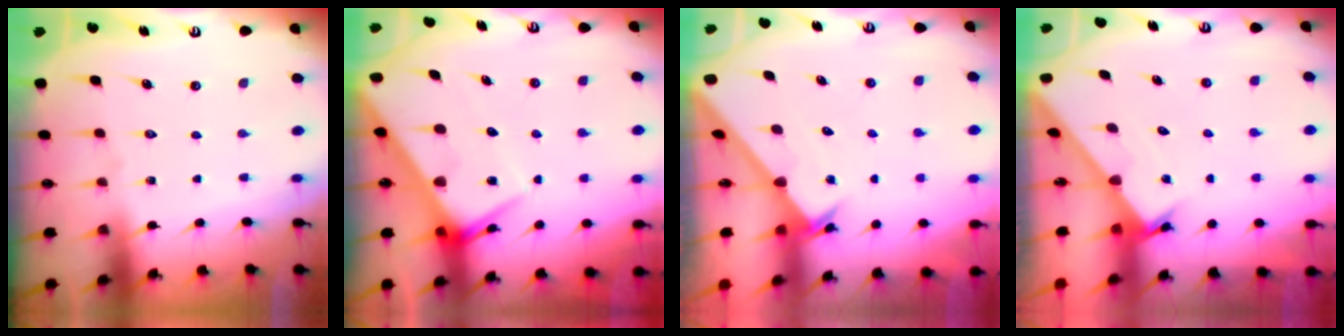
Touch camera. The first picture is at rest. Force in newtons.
{"total": 7.3, "press": 7.2, "slide": 0.5}
{"total": 2.2, "press": 2.2, "slide": 0.2}
{"total": 1.8, "press": 1.8, "slide": 0.1}